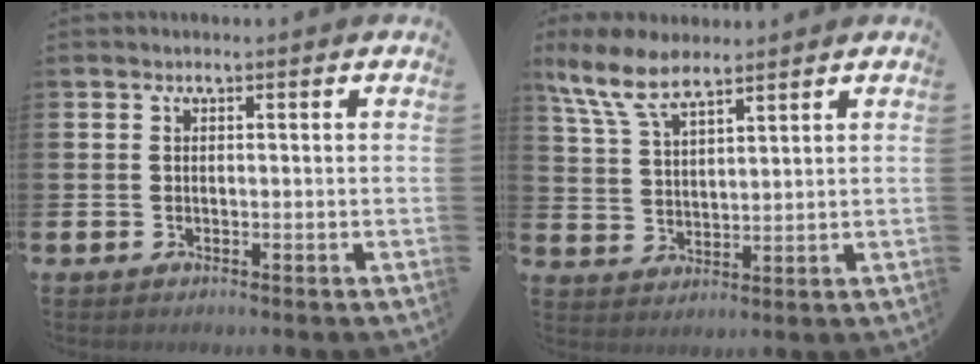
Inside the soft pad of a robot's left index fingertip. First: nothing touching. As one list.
[{"total": 7.5, "force": [6.4, 2.0, 3.4], "torque": [-0.094, -0.014, 0.120]}]